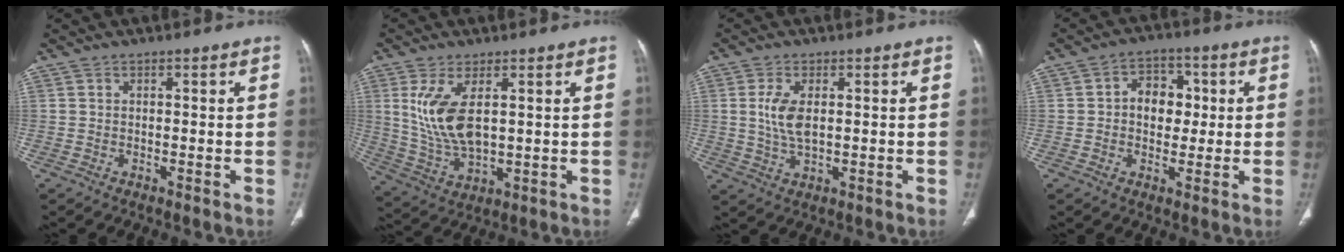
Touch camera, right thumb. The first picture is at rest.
{"total": 10.9, "force": [2.7, 5.1, 9.3], "torque": [-0.190, -0.015, 0.069]}
{"total": 5.9, "force": [0.9, 2.9, 5.0], "torque": [-0.109, -0.005, 0.021]}
{"total": 7.8, "force": [0.8, 5.9, 5.0], "torque": [-0.035, 0.011, 0.008]}